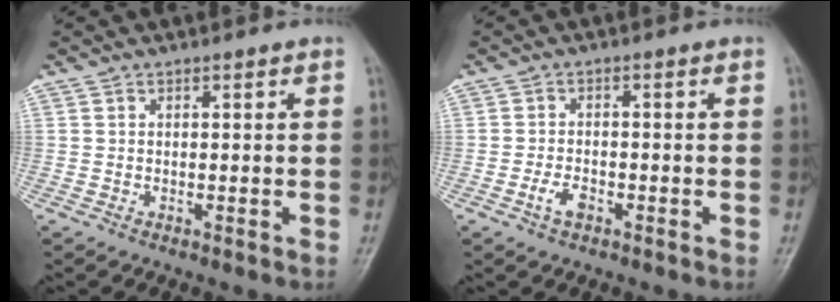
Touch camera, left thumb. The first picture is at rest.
{"total": 2.9, "force": [-1.5, 1.5, 2.0], "torque": [-0.042, 0.009, -0.028]}